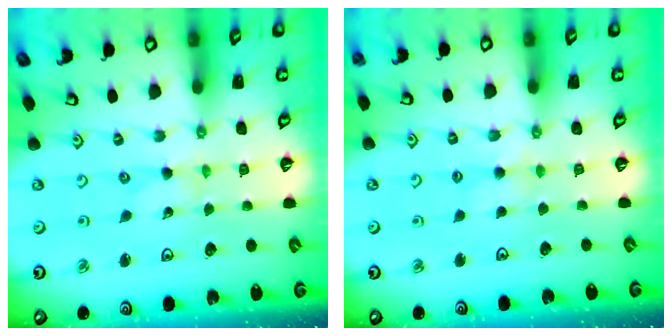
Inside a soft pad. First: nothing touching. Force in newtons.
{"total": 2.9, "press": 2.8, "slide": 0.5}